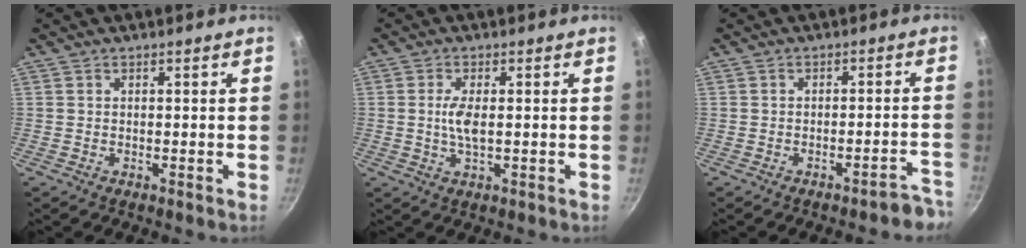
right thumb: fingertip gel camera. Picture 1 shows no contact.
{"total": 4.0, "force": [0.1, 1.4, 3.7], "torque": [-0.083, -0.001, 0.001]}
{"total": 5.4, "force": [-4.3, 1.4, 2.9], "torque": [-0.007, 0.049, -0.042]}